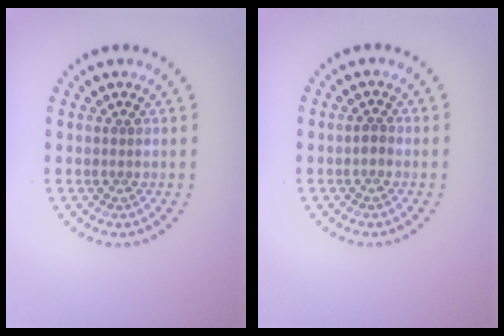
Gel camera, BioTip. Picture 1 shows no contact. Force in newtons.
{"total": 0.8, "press": 0.8, "slide": 0.2}